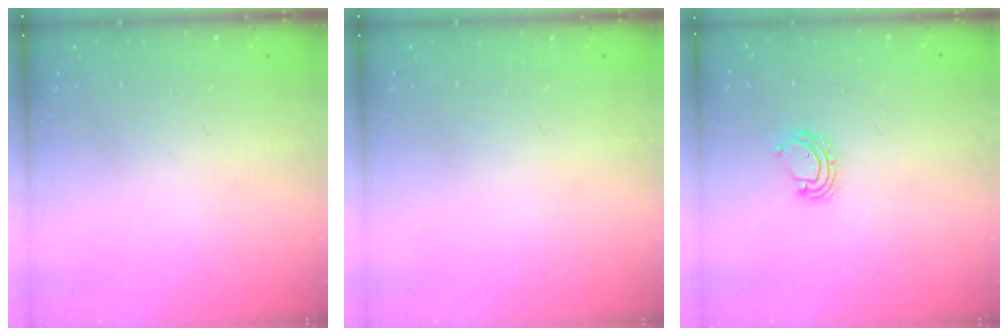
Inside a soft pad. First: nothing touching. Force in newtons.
{"total": 0.0}
{"total": 5.6, "press": 5.6, "slide": 0.4}